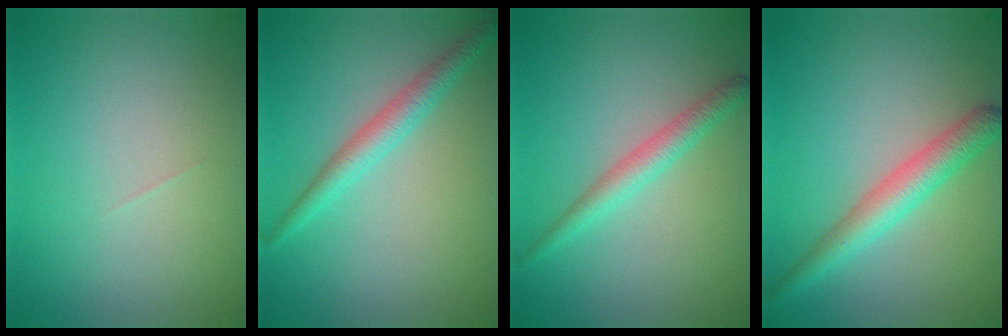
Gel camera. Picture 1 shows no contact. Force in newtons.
{"total": 2.4, "press": 2.4, "slide": 0.1}
{"total": 2.4, "press": 2.4, "slide": 0.1}
{"total": 3.7, "press": 3.7, "slide": 0.1}